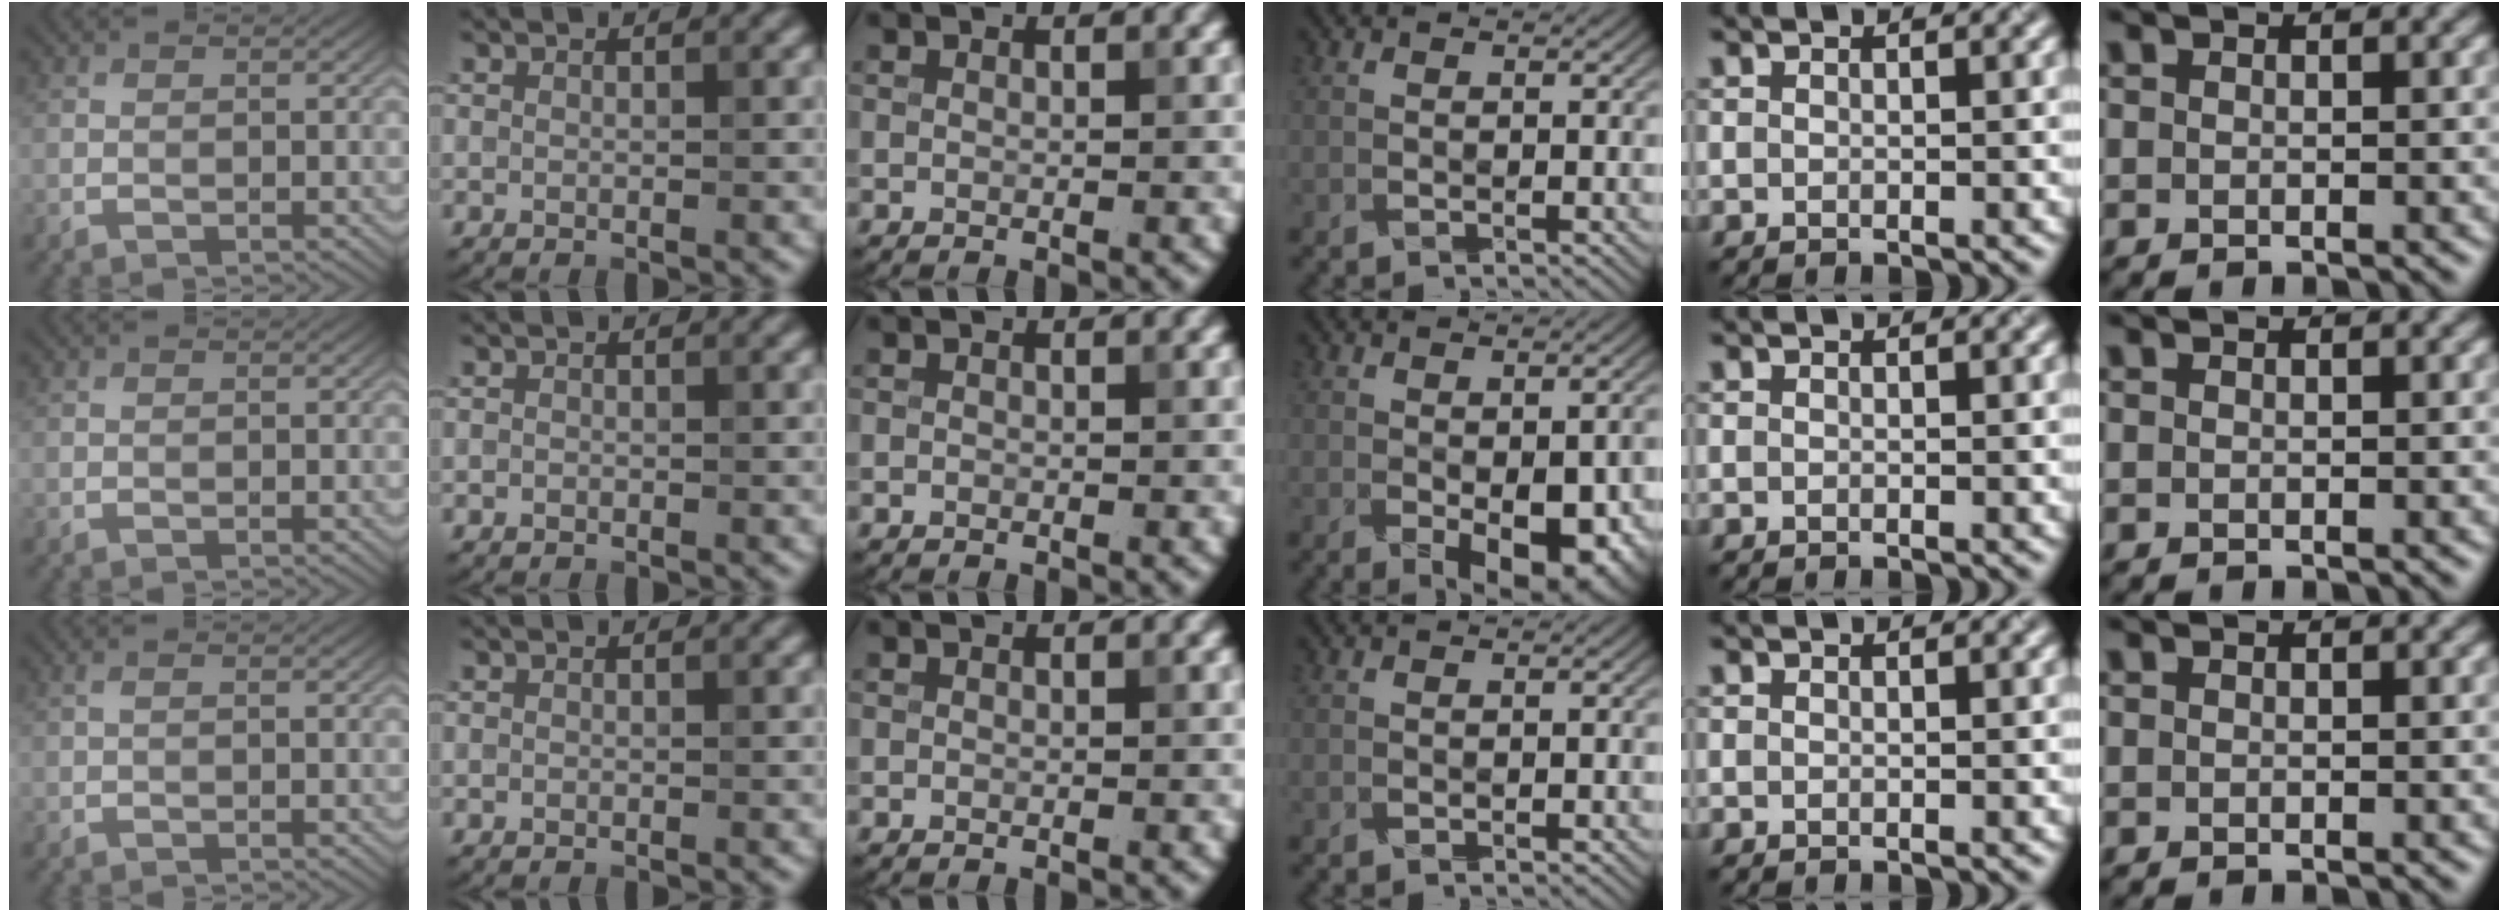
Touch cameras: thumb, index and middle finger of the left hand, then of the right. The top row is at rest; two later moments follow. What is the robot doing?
{"motion": "fold", "object": "handkerchief"}